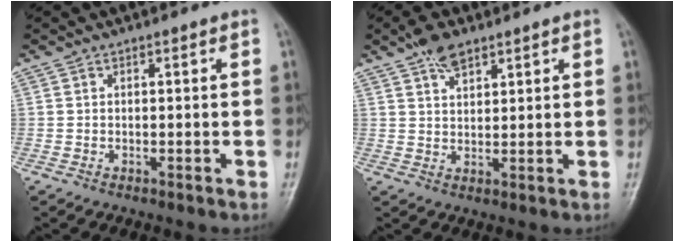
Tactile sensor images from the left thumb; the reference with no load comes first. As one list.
[{"total": 4.7, "force": [3.3, 2.2, 2.4], "torque": [-0.030, -0.013, 0.059]}]